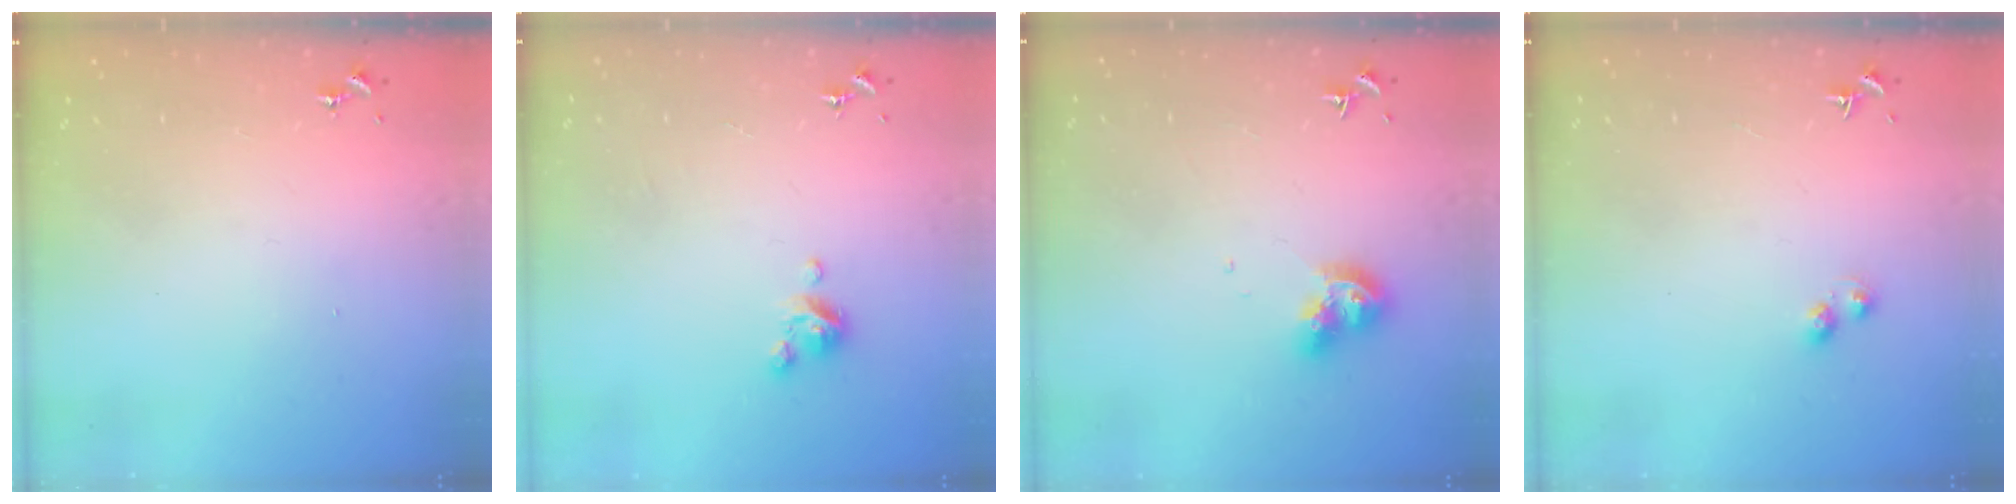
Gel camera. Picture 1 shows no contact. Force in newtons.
{"total": 4.8, "press": 4.8, "slide": 0.3}
{"total": 8.5, "press": 8.5, "slide": 0.7}
{"total": 3.2, "press": 3.2, "slide": 0.5}